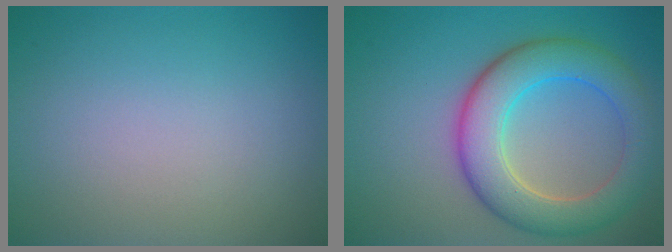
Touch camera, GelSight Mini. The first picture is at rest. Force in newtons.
{"total": 7.3, "press": 7.3, "slide": 0.4}